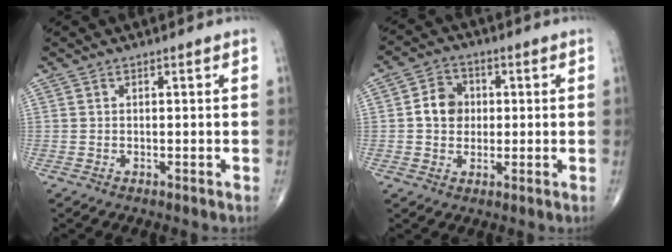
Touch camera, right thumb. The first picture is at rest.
{"total": 6.4, "force": [0.4, 5.4, 3.4], "torque": [-0.036, 0.010, 0.000]}